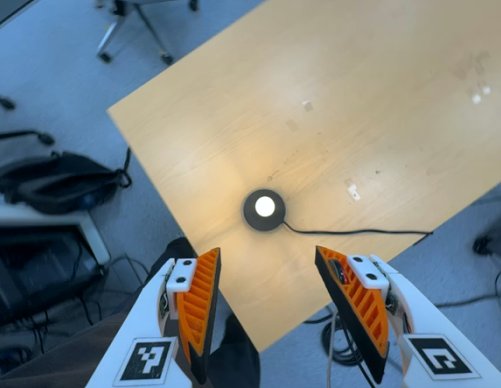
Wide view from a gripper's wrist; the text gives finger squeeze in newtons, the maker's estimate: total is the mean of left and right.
{"total": 0.0}